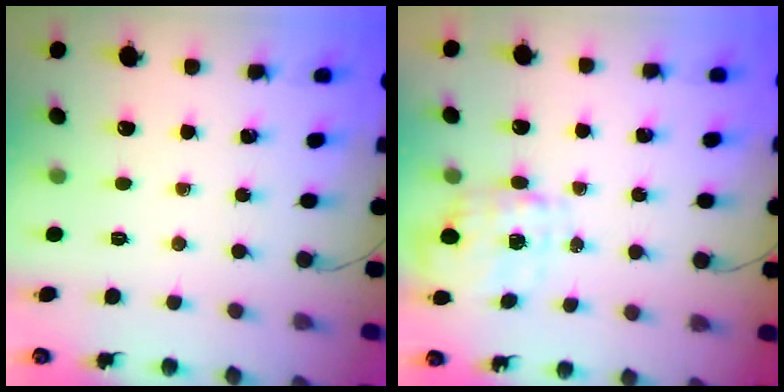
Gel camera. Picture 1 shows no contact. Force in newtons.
{"total": 4.0, "press": 3.9, "slide": 0.8}